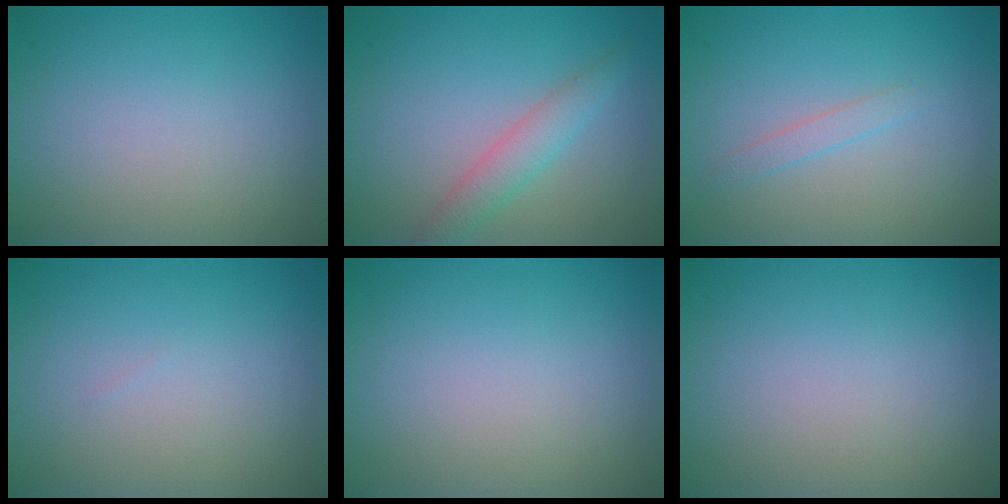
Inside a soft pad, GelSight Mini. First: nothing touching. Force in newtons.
{"total": 2.7, "press": 2.7, "slide": 0.1}
{"total": 1.0, "press": 1.0, "slide": 0.0}
{"total": 0.0}
{"total": 0.0}
{"total": 0.0}